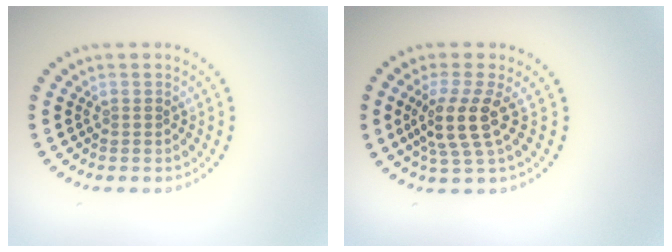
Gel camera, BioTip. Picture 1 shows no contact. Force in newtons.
{"total": 3.7, "press": 2.8, "slide": 2.4}